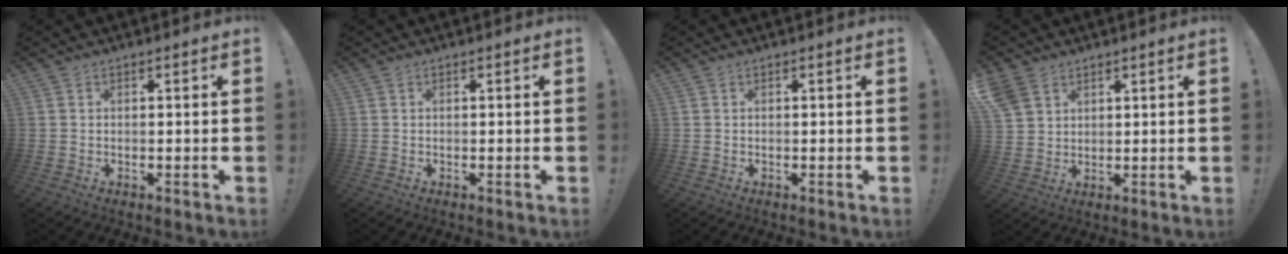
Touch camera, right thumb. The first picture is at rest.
{"total": 0.0}
{"total": 0.0}
{"total": 6.0, "force": [3.8, 4.0, 2.2], "torque": [-0.052, -0.015, 0.077]}